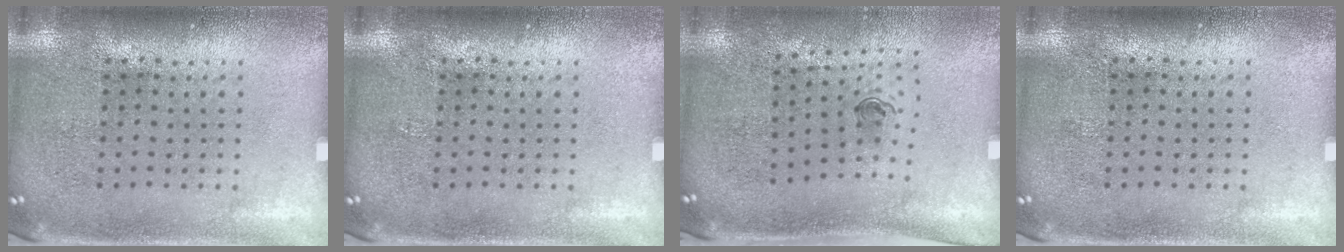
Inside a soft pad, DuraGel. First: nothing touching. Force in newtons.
{"total": 0.0}
{"total": 0.7, "press": 0.3, "slide": 0.6}
{"total": 0.0}